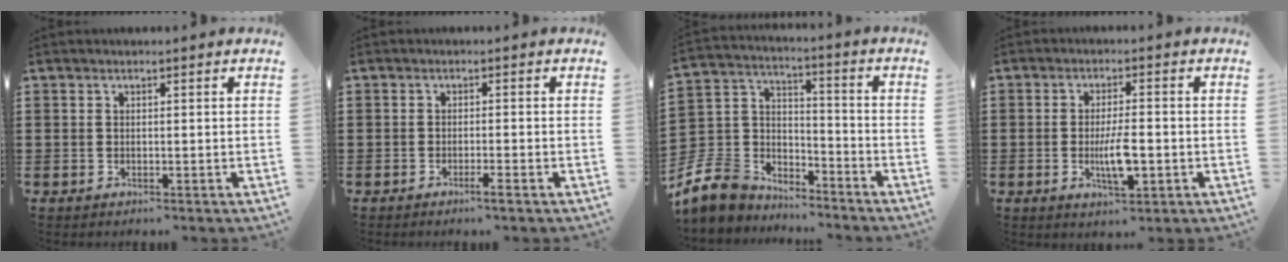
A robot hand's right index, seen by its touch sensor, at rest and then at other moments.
{"total": 1.7, "force": [-1.2, -0.1, 1.2], "torque": [-0.019, -0.004, -0.022]}
{"total": 7.7, "force": [-6.3, 4.4, 1.0], "torque": [-0.071, 0.003, -0.132]}
{"total": 5.7, "force": [-1.4, 1.7, 5.3], "torque": [-0.110, -0.005, -0.029]}